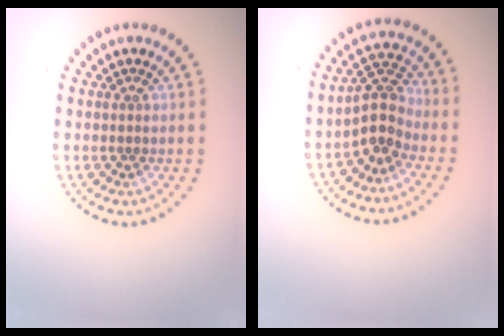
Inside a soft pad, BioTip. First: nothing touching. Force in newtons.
{"total": 3.3, "press": 2.9, "slide": 1.6}